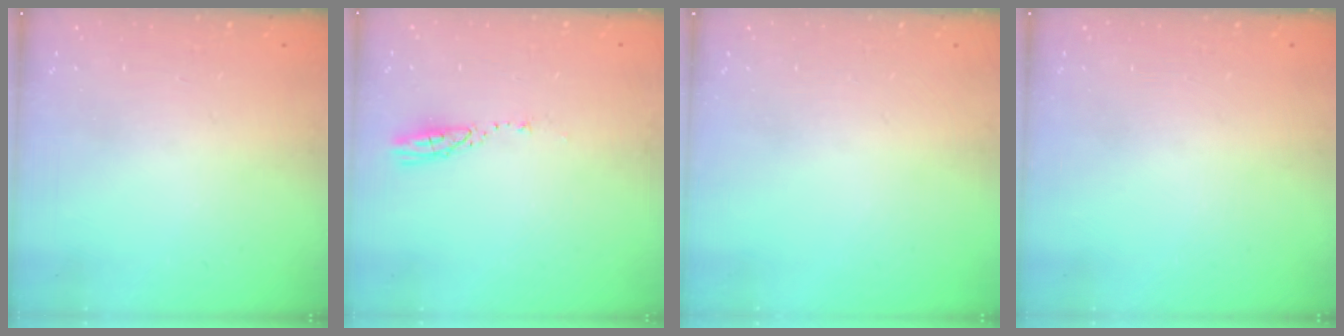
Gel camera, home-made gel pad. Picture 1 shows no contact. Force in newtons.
{"total": 3.5, "press": 3.4, "slide": 0.3}
{"total": 0.0}
{"total": 0.0}